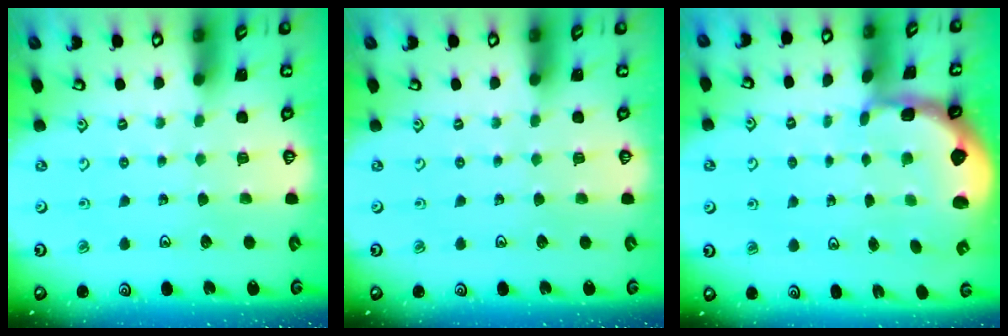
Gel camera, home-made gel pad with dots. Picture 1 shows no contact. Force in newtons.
{"total": 0.0}
{"total": 2.4, "press": 1.7, "slide": 1.7}